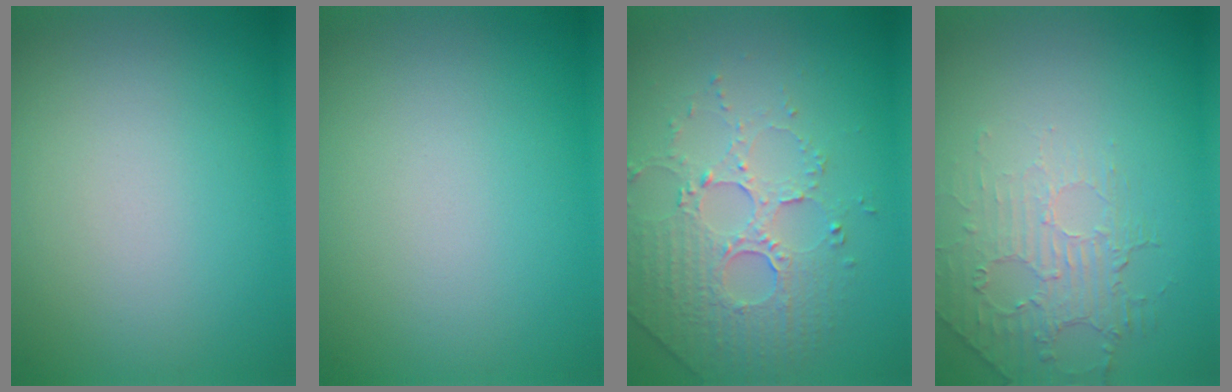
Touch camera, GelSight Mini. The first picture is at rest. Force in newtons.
{"total": 0.0}
{"total": 5.1, "press": 3.6, "slide": 3.6}
{"total": 2.1, "press": 1.2, "slide": 1.7}